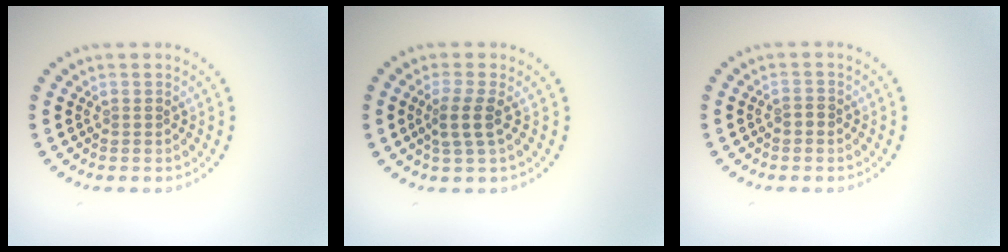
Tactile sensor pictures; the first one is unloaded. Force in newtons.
{"total": 2.3, "press": 1.8, "slide": 1.3}
{"total": 0.8, "press": 0.8, "slide": 0.1}